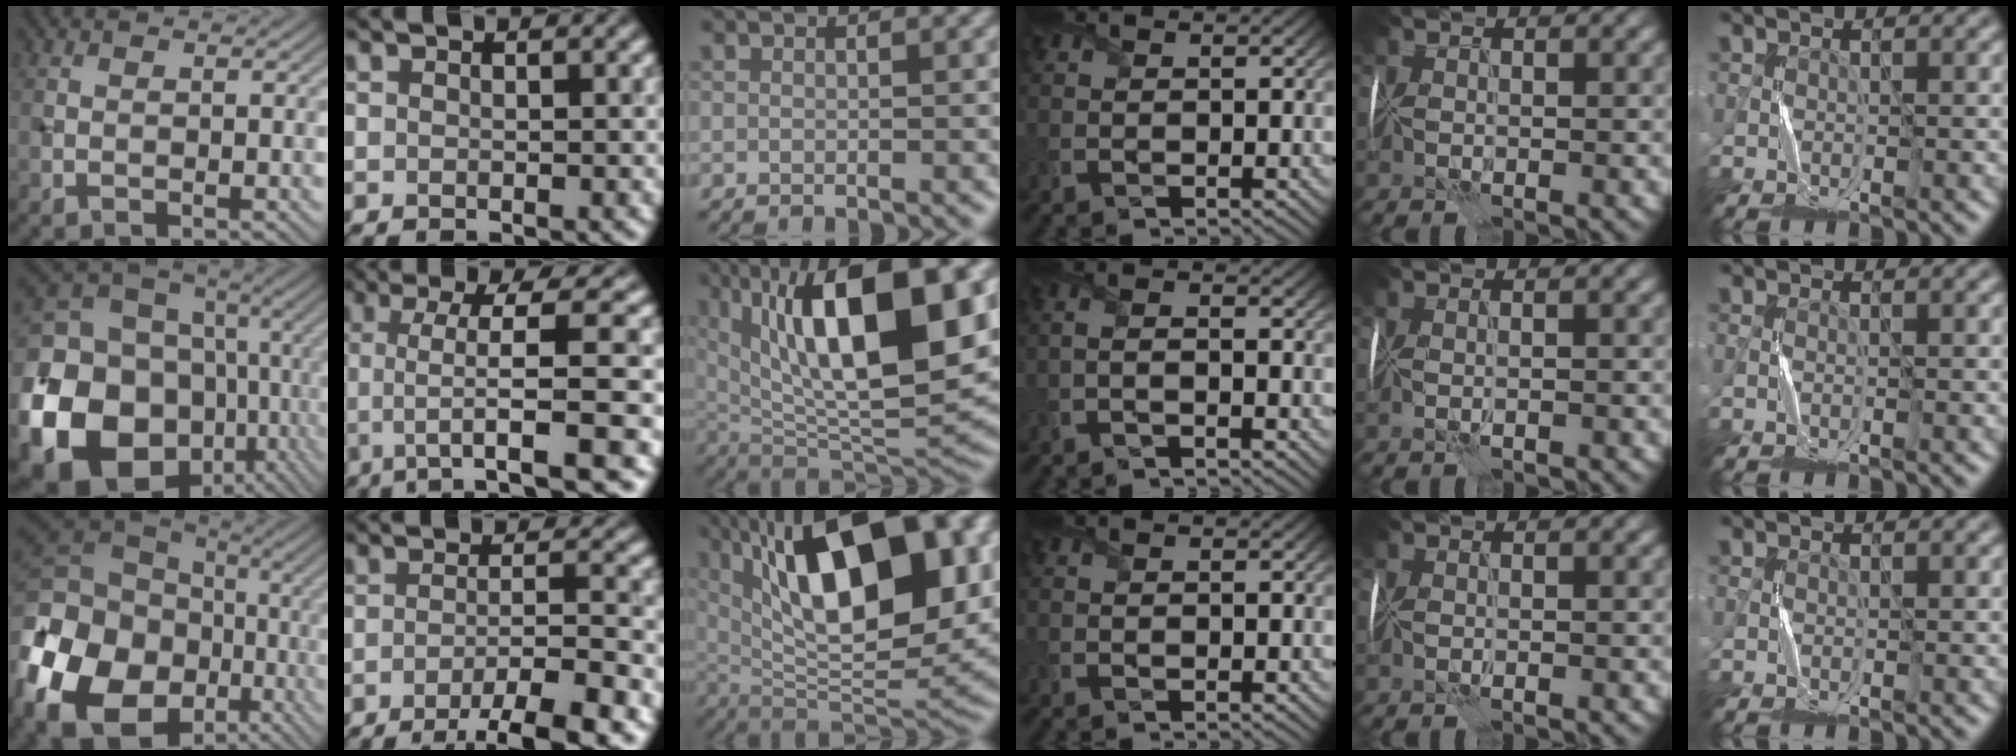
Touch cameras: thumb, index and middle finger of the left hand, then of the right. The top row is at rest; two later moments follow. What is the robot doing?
{"motion": "fold", "object": "memory foam"}